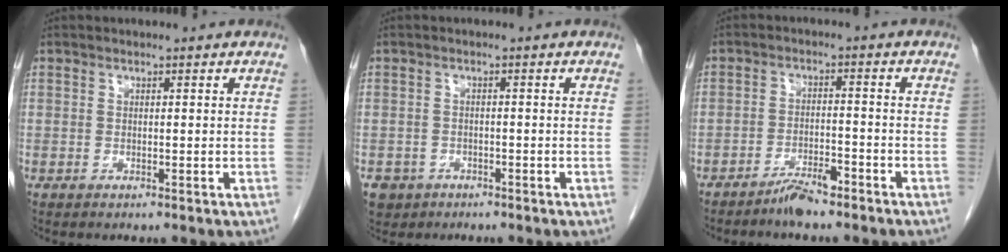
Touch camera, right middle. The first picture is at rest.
{"total": 4.3, "force": [-2.5, 3.4, 0.4], "torque": [-0.009, 0.007, -0.040]}
{"total": 3.9, "force": [-3.3, 0.5, 1.9], "torque": [-0.033, -0.002, -0.060]}